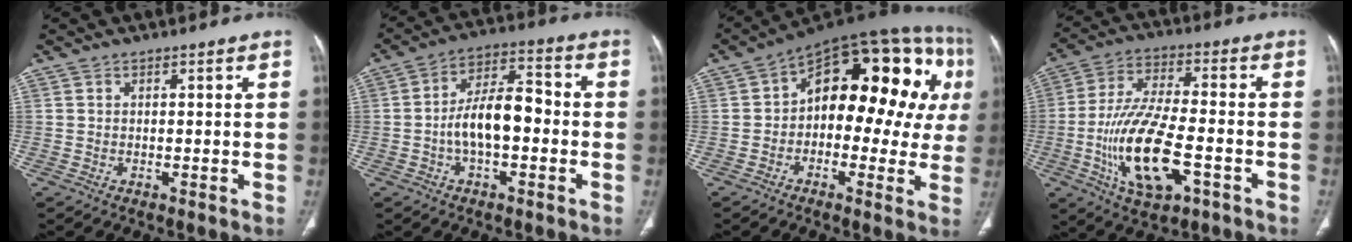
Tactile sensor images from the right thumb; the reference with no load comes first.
{"total": 10.7, "force": [-1.9, 5.3, 9.0], "torque": [-0.152, 0.040, -0.041]}
{"total": 24.0, "force": [3.1, 13.1, 19.9], "torque": [-0.217, 0.046, 0.031]}
{"total": 17.0, "force": [-5.3, 6.9, 14.6], "torque": [-0.287, 0.018, -0.087]}